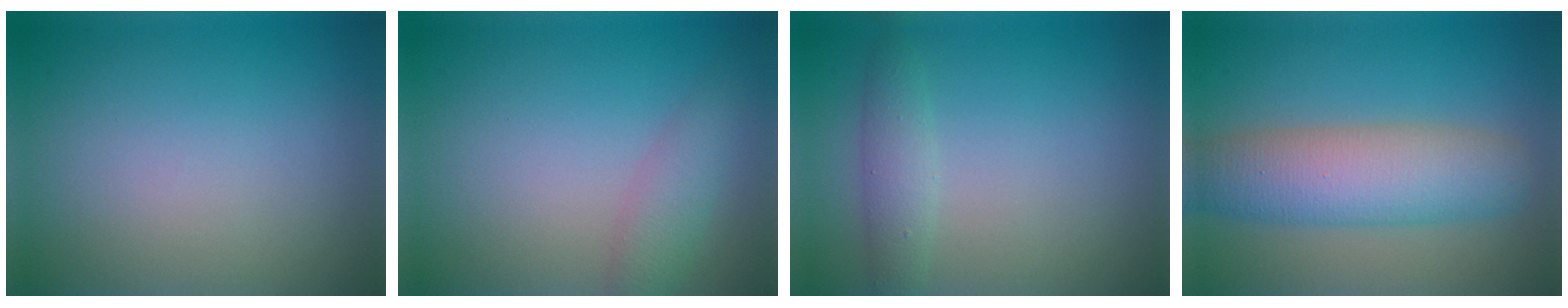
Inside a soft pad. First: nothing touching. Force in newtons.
{"total": 2.5, "press": 2.5, "slide": 0.1}
{"total": 2.1, "press": 2.1, "slide": 0.1}
{"total": 6.9, "press": 6.9, "slide": 0.3}